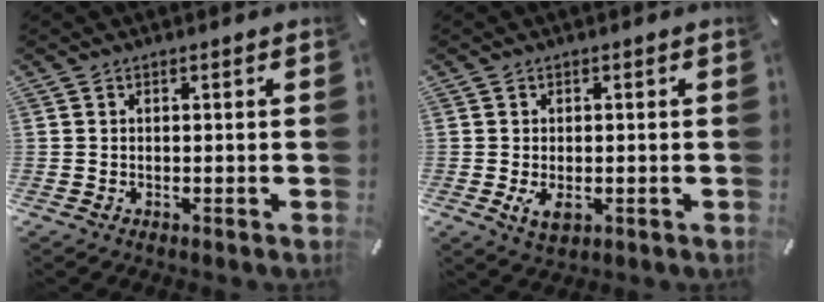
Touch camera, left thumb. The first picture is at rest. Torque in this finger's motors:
{"motor_torque": [0.26, 0.31, 0.21, 0.22, 0.03]}